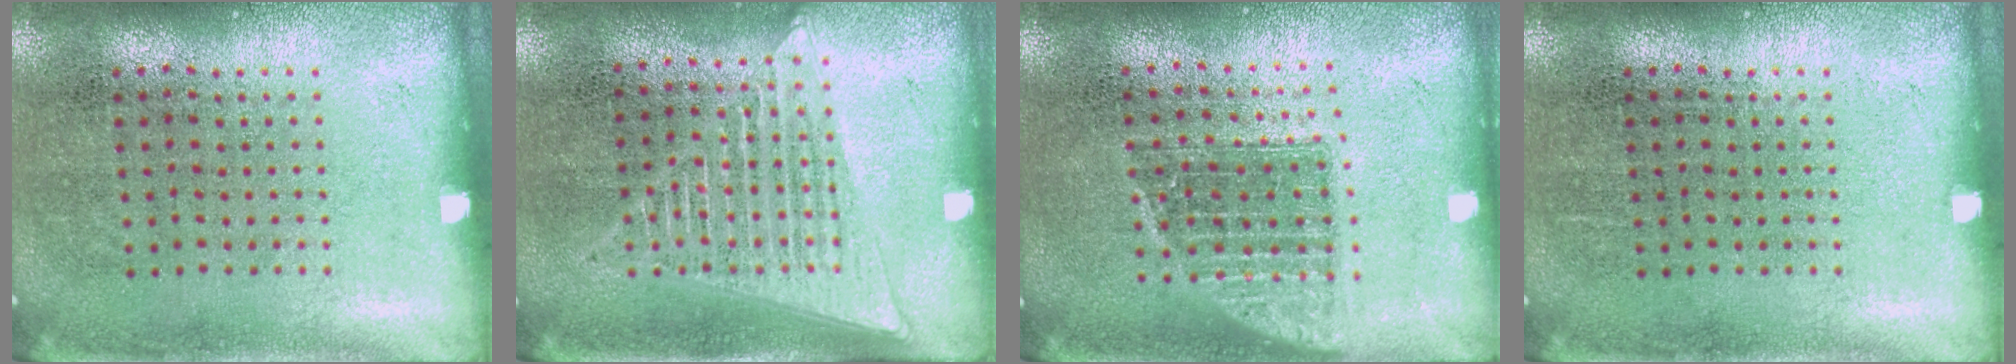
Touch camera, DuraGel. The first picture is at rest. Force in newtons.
{"total": 1.6, "press": 1.5, "slide": 0.6}
{"total": 1.4, "press": 1.2, "slide": 0.8}
{"total": 0.0}